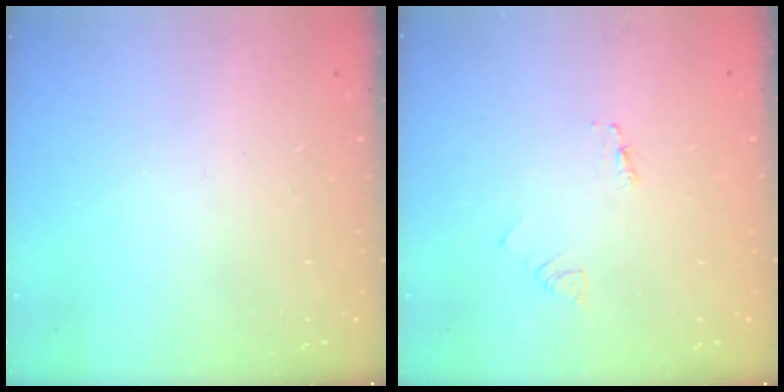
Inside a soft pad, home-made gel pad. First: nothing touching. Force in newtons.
{"total": 2.1, "press": 2.1, "slide": 0.1}